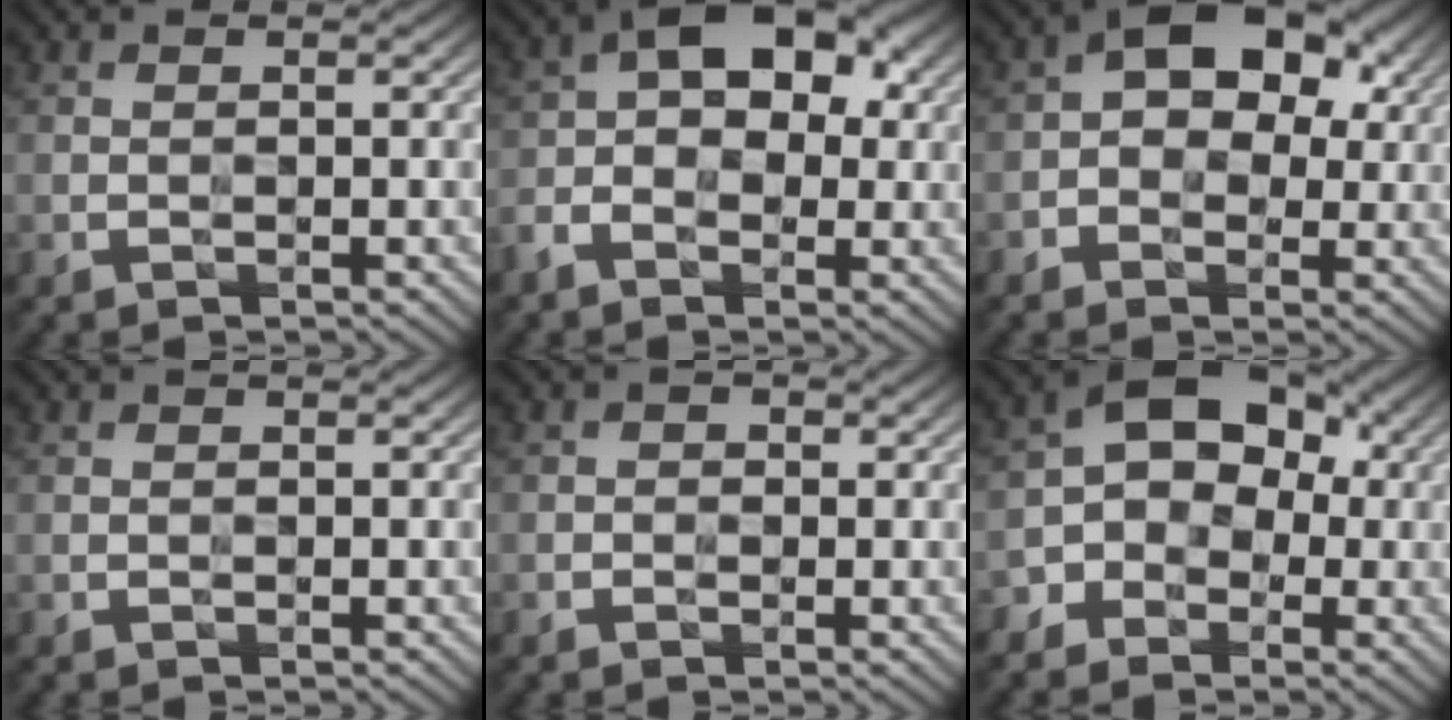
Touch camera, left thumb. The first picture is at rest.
{"total": 9.4, "force": [-0.2, 5.9, 7.3], "torque": [-0.114, 0.019, -0.021]}
{"total": 9.4, "force": [1.2, 6.3, 6.9], "torque": [-0.097, 0.016, 0.006]}
{"total": 0.0}
{"total": 0.9, "force": [-0.3, 0.8, 0.4], "torque": [-0.005, -0.004, -0.008]}
{"total": 8.8, "force": [-1.8, 6.8, 5.2], "torque": [-0.065, 0.002, -0.050]}